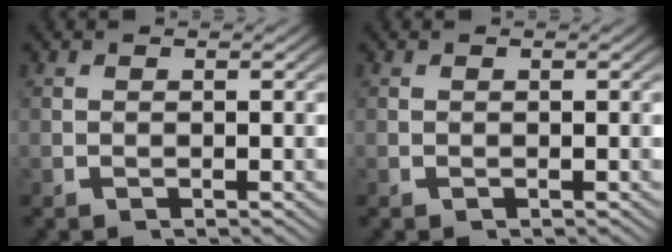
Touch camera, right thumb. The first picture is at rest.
{"total": 0.0}